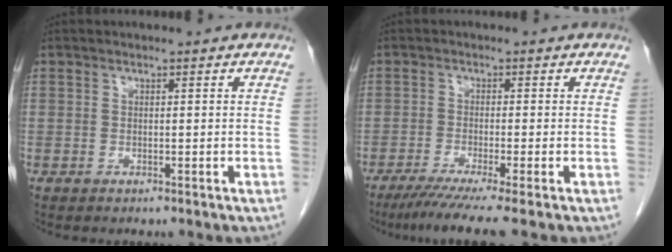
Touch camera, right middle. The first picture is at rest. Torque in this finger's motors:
{"motor_torque": [0.90, -0.71, 0.25, 0.08]}